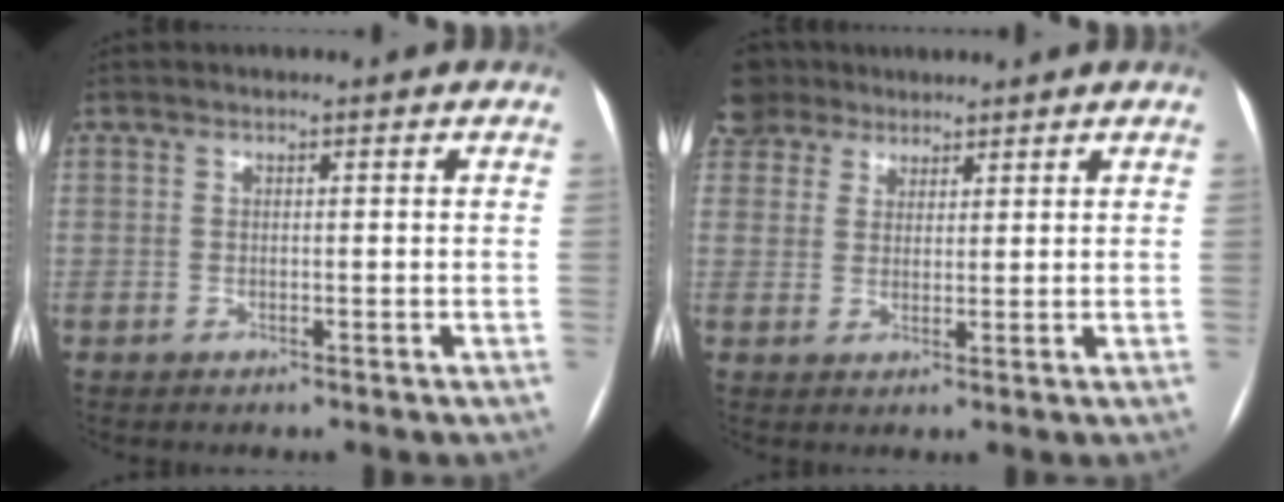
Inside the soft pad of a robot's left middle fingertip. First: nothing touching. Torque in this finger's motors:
{"motor_torque": [0.55, -0.16, 1.05, 0.21]}